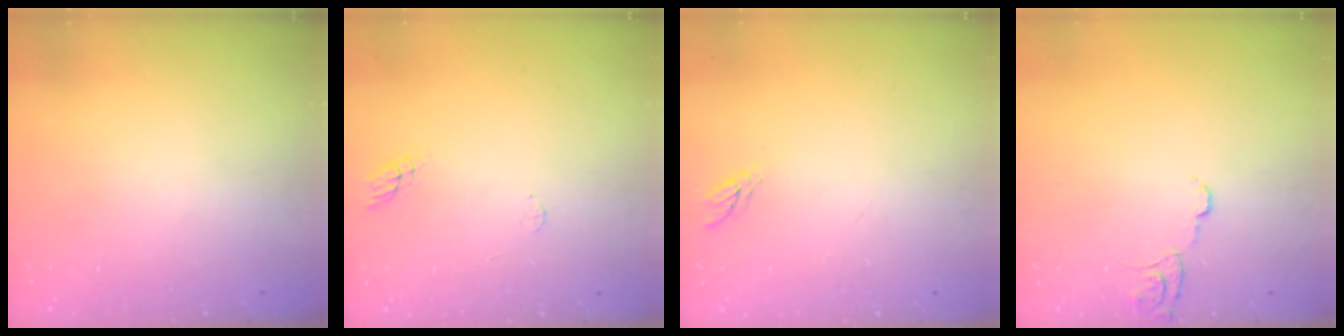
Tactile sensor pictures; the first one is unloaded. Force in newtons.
{"total": 5.5, "press": 5.5, "slide": 0.5}
{"total": 4.6, "press": 4.6, "slide": 0.4}
{"total": 7.7, "press": 7.7, "slide": 0.4}